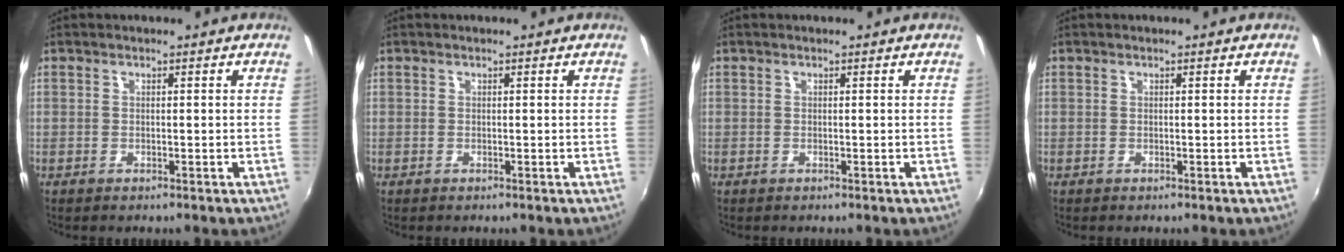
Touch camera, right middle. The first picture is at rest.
{"total": 0.0}
{"total": 0.0}
{"total": 0.0}